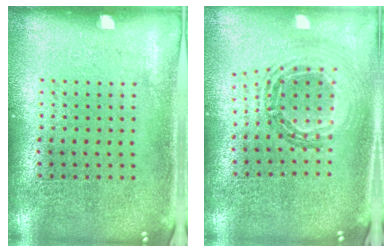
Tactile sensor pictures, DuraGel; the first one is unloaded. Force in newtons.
{"total": 0.9, "press": 0.9, "slide": 0.2}